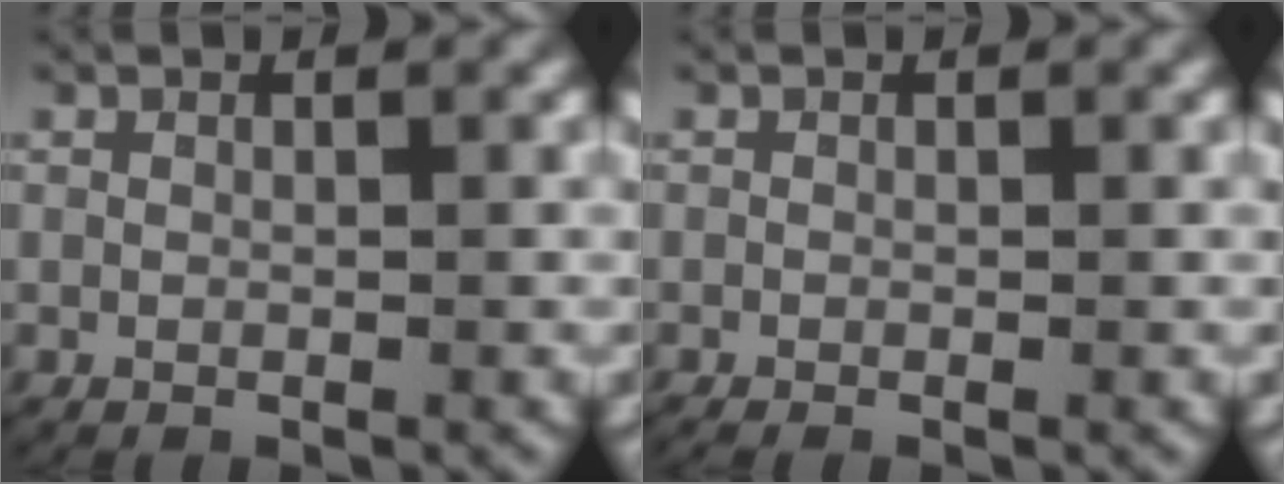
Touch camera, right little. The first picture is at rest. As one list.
[{"total": 0.8, "force": [-0.6, 0.2, 0.4], "torque": [-0.008, -0.005, -0.009]}]